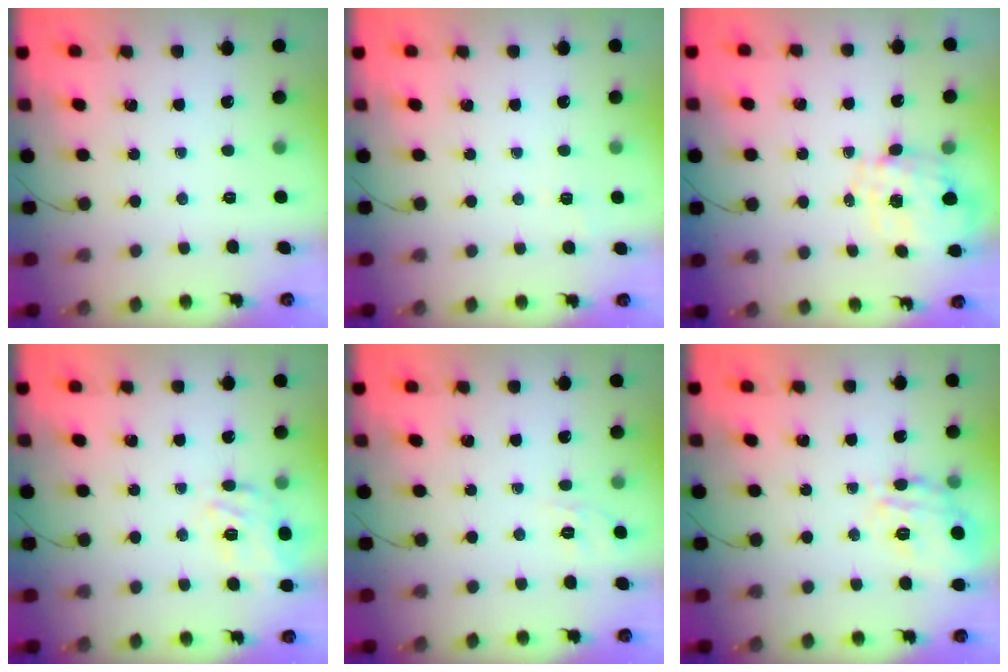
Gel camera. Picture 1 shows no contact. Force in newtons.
{"total": 1.9, "press": 1.3, "slide": 1.4}
{"total": 1.3, "press": 1.2, "slide": 0.4}
{"total": 9.5, "press": 9.2, "slide": 2.3}
{"total": 1.7, "press": 0.0, "slide": 1.7}
{"total": 13.3, "press": 13.3, "slide": 1.1}